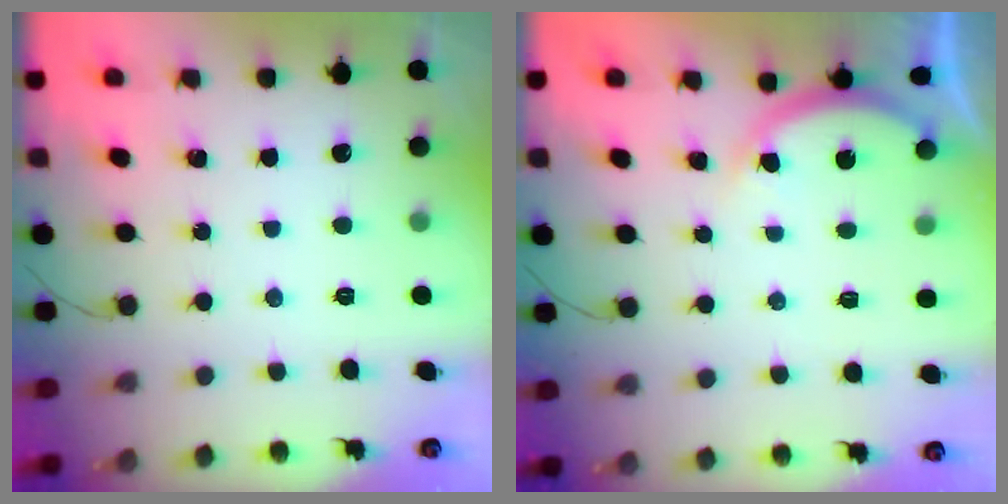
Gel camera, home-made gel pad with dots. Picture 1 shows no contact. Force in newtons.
{"total": 4.4, "press": 4.3, "slide": 0.7}